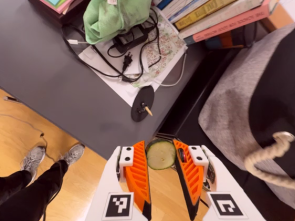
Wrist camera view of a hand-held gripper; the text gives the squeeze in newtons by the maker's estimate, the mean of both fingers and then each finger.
{"total": 8.4, "left": 8.5, "right": 8.3}